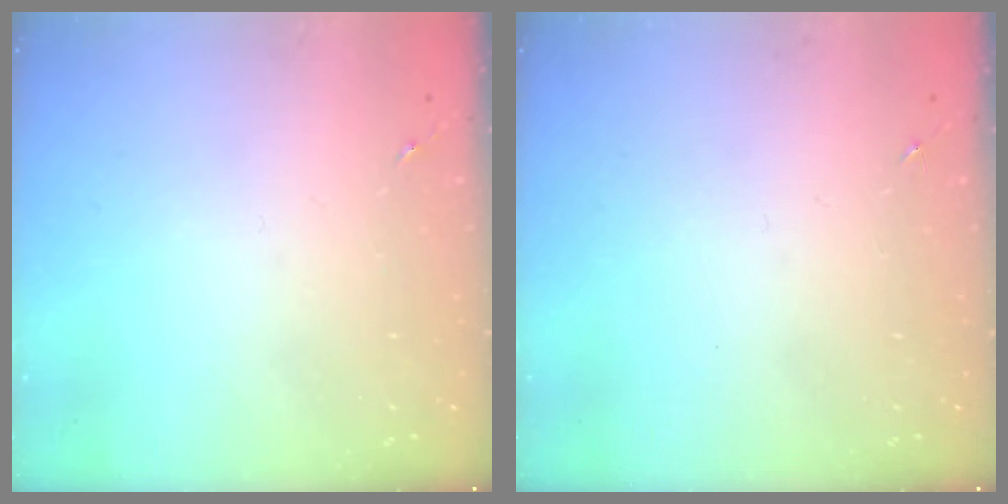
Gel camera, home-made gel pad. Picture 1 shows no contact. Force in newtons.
{"total": 0.0}